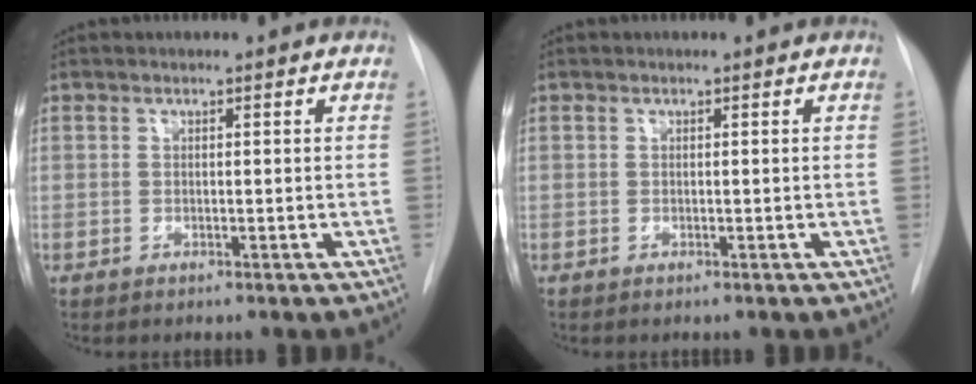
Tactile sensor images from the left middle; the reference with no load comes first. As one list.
[{"total": 0.0}]